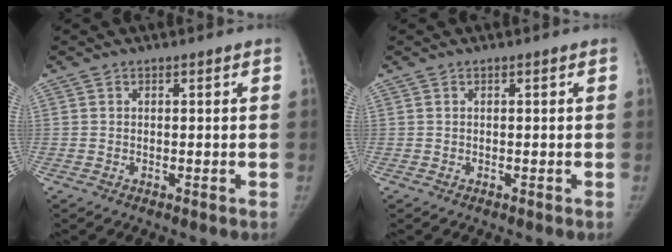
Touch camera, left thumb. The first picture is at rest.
{"total": 0.0}